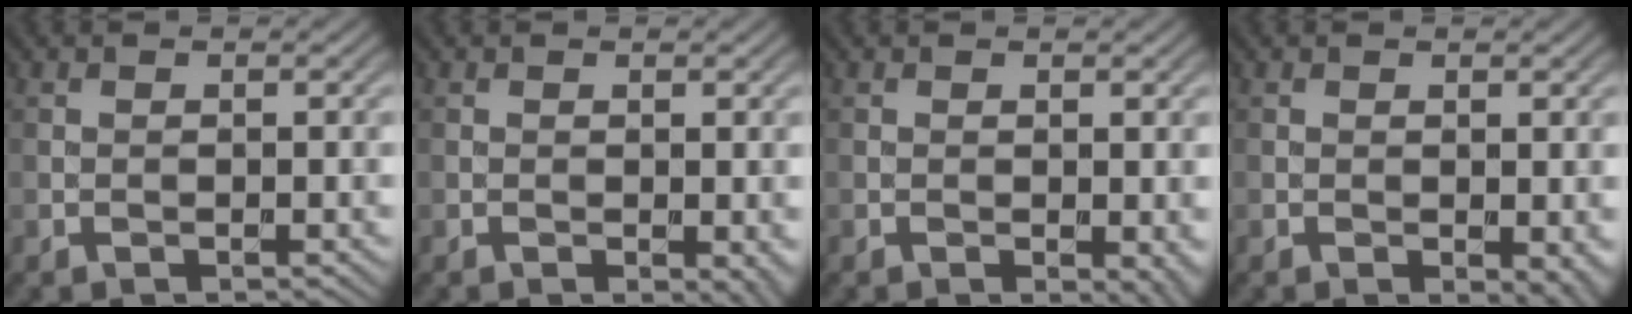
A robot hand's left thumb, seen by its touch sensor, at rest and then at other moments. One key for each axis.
{"total": 1.4, "fx": -0.4, "fy": 0.6, "fz": 1.2, "tx": -0.011, "ty": -0.005, "tz": -0.003}
{"total": 1.7, "fx": -0.4, "fy": 0.8, "fz": 1.4, "tx": -0.012, "ty": -0.006, "tz": -0.003}
{"total": 2.2, "fx": -0.7, "fy": 1.1, "fz": 1.8, "tx": -0.018, "ty": -0.006, "tz": -0.006}